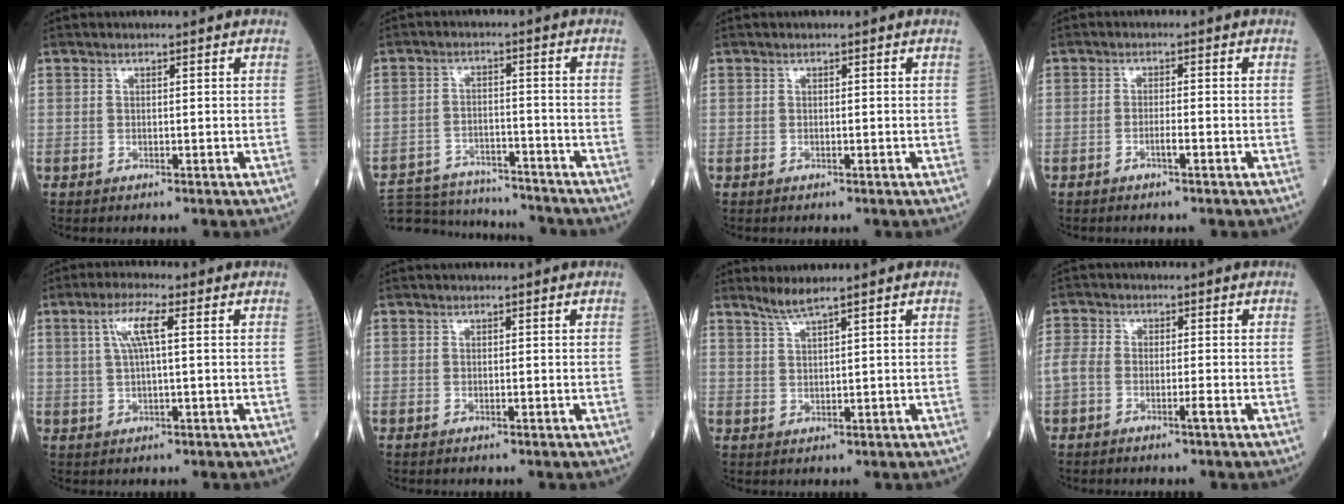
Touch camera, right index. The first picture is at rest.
{"total": 15.5, "force": [-14.8, 2.8, 3.9], "torque": [-0.080, 0.004, -0.215]}
{"total": 0.0}
{"total": 1.3, "force": [-0.8, -0.1, 1.1], "torque": [-0.021, 0.002, -0.015]}
{"total": 4.8, "force": [1.5, 0.3, 4.6], "torque": [-0.096, 0.012, 0.033]}
{"total": 0.0}
{"total": 2.6, "force": [2.1, -0.8, 1.2], "torque": [-0.029, -0.001, 0.049]}
{"total": 3.1, "force": [-1.5, 1.1, 2.5], "torque": [-0.064, 0.010, -0.032]}